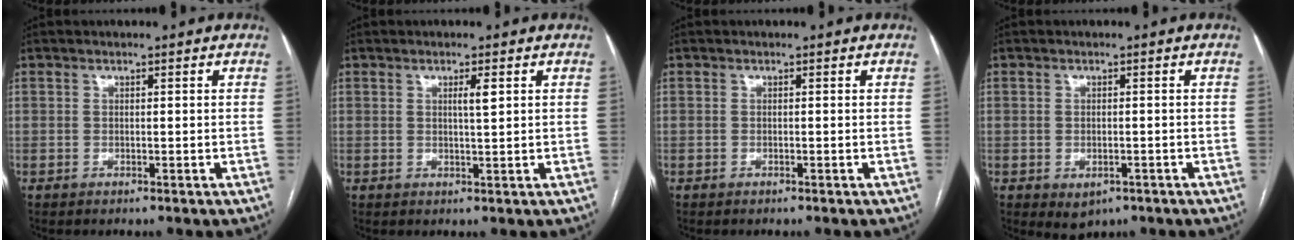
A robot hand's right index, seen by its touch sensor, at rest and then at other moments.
{"total": 2.0, "force": [0.9, 0.1, 1.8], "torque": [-0.031, -0.004, 0.013]}
{"total": 0.0}
{"total": 2.8, "force": [-1.1, 1.9, 1.6], "torque": [-0.020, -0.003, -0.003]}